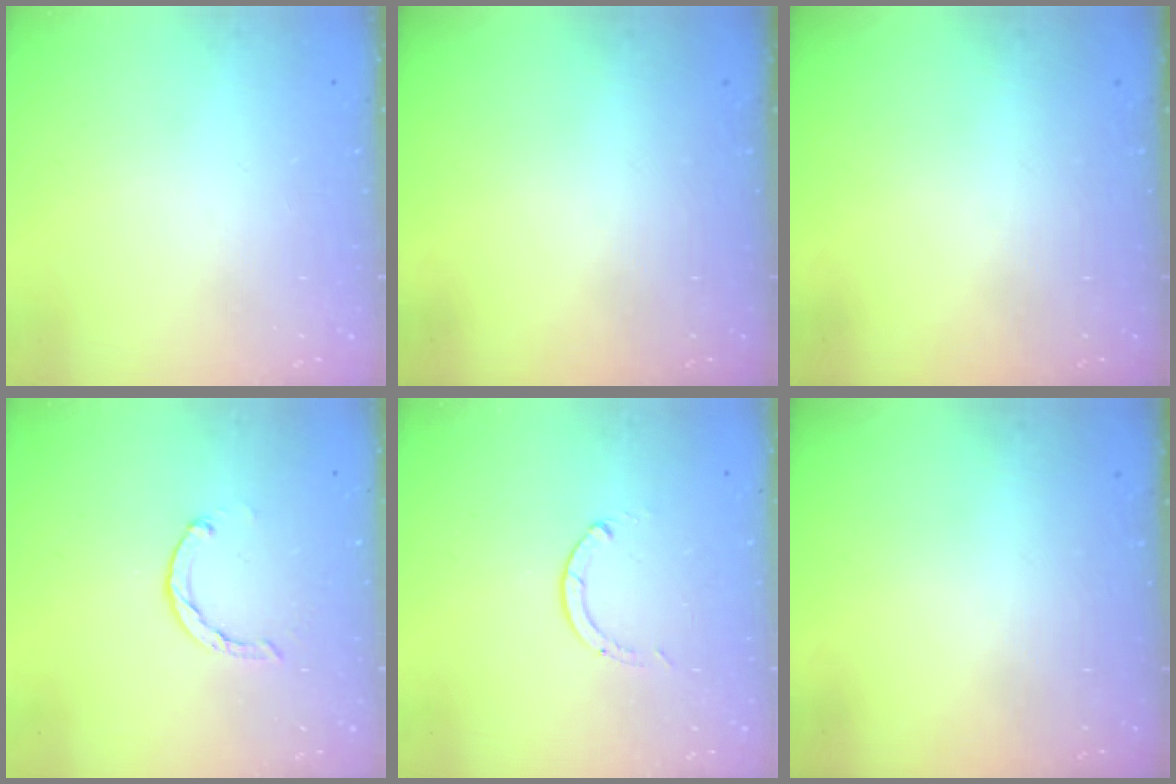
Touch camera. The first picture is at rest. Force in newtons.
{"total": 0.0}
{"total": 0.0}
{"total": 2.0, "press": 2.0, "slide": 0.4}
{"total": 0.0}
{"total": 0.0}